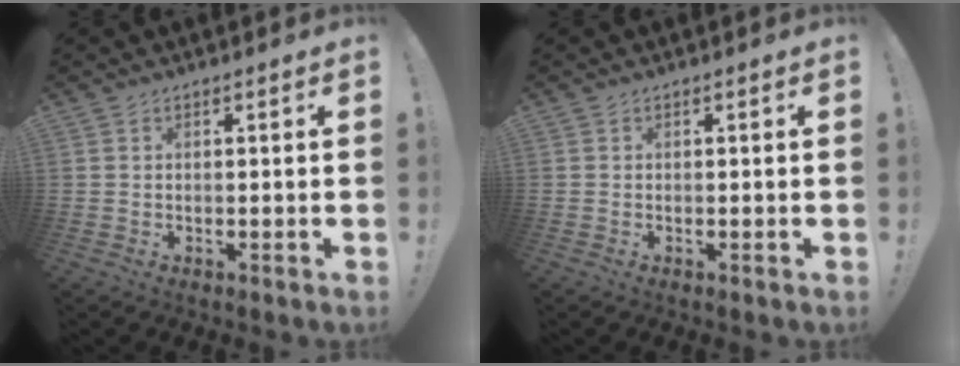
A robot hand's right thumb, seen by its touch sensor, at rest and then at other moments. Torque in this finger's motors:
{"motor_torque": [0.02, 0.13, 0.06, -0.14, 0.00]}